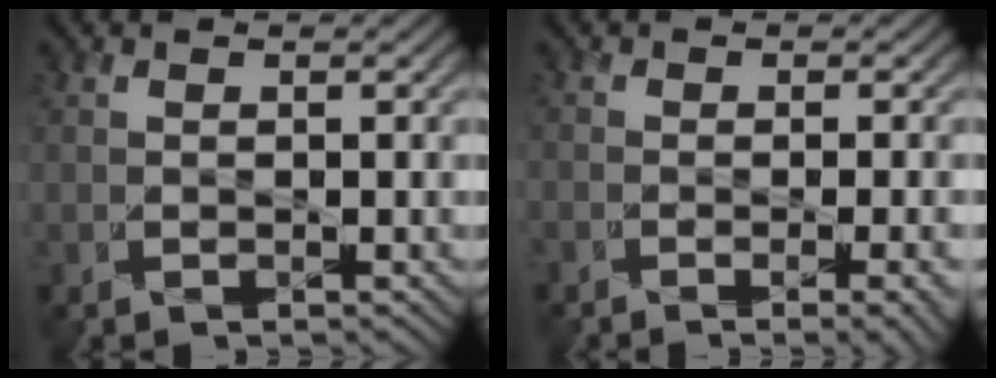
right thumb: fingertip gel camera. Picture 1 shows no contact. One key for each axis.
{"total": 4.9, "fx": -2.2, "fy": 1.5, "fz": 4.2, "tx": -0.043, "ty": -0.001, "tz": -0.028}